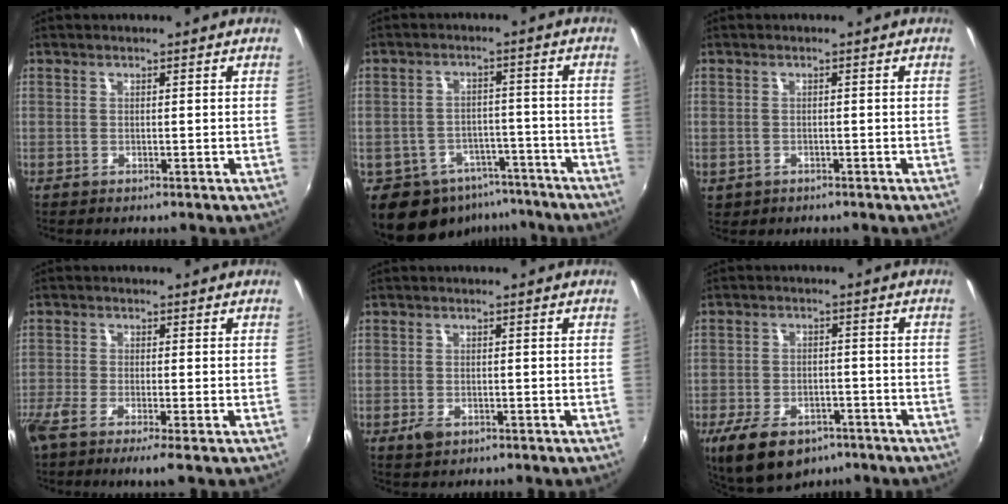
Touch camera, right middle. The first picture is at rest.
{"total": 11.8, "force": [-8.0, 7.7, 4.0], "torque": [-0.096, 0.011, -0.098]}
{"total": 1.8, "force": [-0.5, 1.6, 0.8], "torque": [-0.020, -0.004, -0.006]}
{"total": 5.6, "force": [-3.9, 0.2, 4.0], "torque": [-0.096, -0.024, -0.077]}
{"total": 2.3, "force": [-1.3, 1.4, 1.4], "torque": [-0.028, -0.005, -0.021]}
{"total": 13.0, "force": [-8.3, 7.2, 7.0], "torque": [-0.161, -0.020, -0.132]}